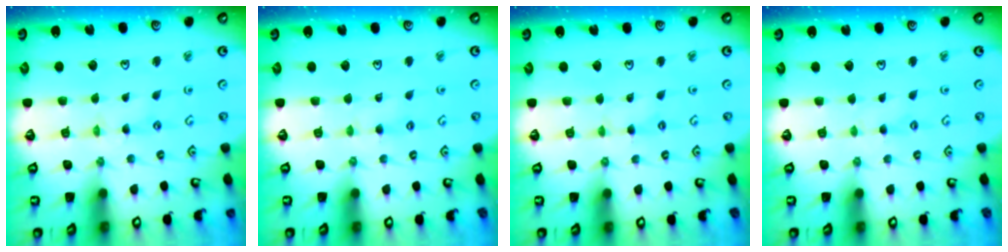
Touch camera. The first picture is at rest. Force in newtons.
{"total": 2.6, "press": 2.6, "slide": 0.3}
{"total": 2.0, "press": 1.9, "slide": 0.3}
{"total": 1.9, "press": 1.9, "slide": 0.4}